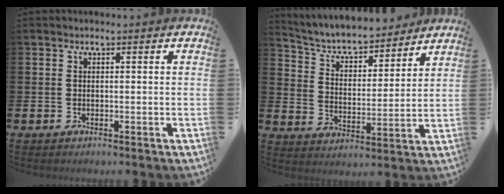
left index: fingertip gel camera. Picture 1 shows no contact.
{"total": 5.6, "force": [5.1, 1.8, 1.4], "torque": [-0.048, -0.049, 0.080]}